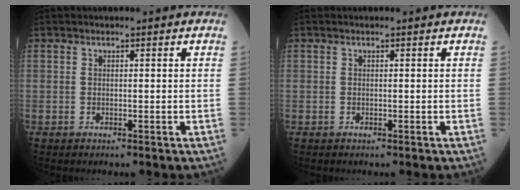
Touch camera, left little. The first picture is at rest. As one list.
[{"total": 0.0}]